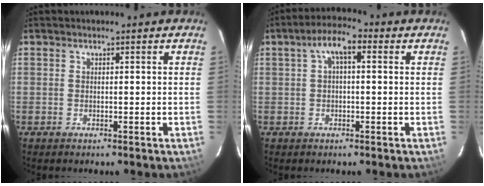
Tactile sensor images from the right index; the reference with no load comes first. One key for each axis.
{"total": 5.1, "fx": 1.1, "fy": 2.2, "fz": 4.5, "tx": -0.083, "ty": 0.021, "tz": 0.022}